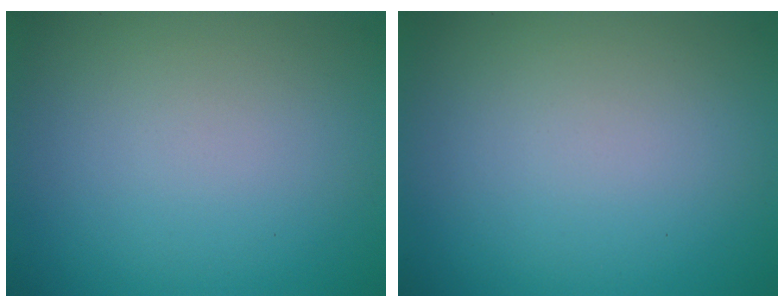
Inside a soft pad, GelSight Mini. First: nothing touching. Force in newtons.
{"total": 0.0}